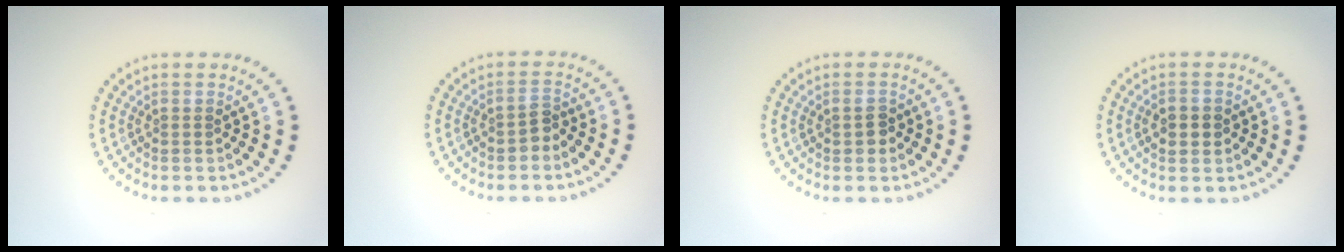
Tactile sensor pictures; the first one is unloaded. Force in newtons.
{"total": 1.4, "press": 1.2, "slide": 0.7}
{"total": 1.4, "press": 1.4, "slide": 0.1}
{"total": 2.1, "press": 2.1, "slide": 0.3}